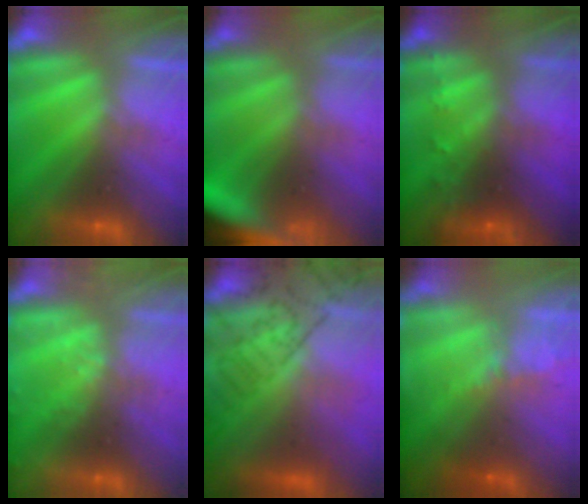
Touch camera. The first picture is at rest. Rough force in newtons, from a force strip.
{"total": 7.7}
{"total": 5.7}
{"total": 2.5}
{"total": 8.8}
{"total": 5.9}